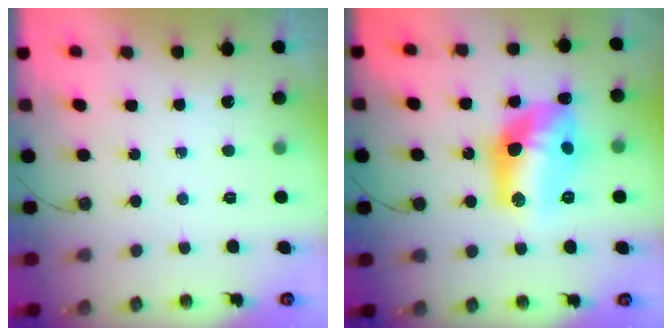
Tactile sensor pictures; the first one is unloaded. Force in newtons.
{"total": 15.6, "press": 15.5, "slide": 1.0}